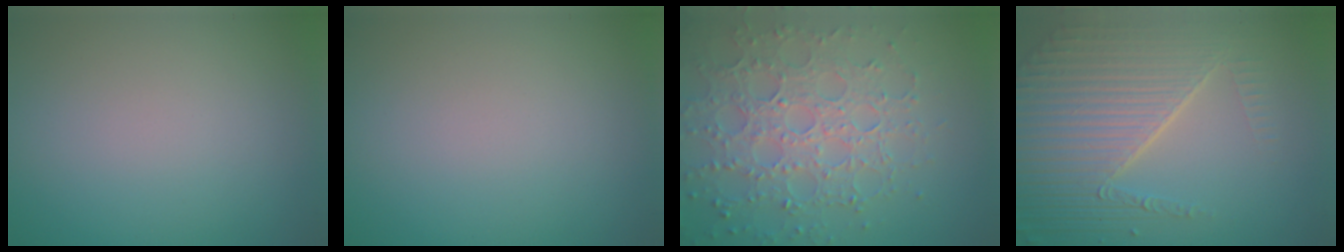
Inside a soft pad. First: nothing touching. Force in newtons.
{"total": 0.0}
{"total": 7.0, "press": 5.5, "slide": 4.4}
{"total": 8.6, "press": 5.7, "slide": 6.5}